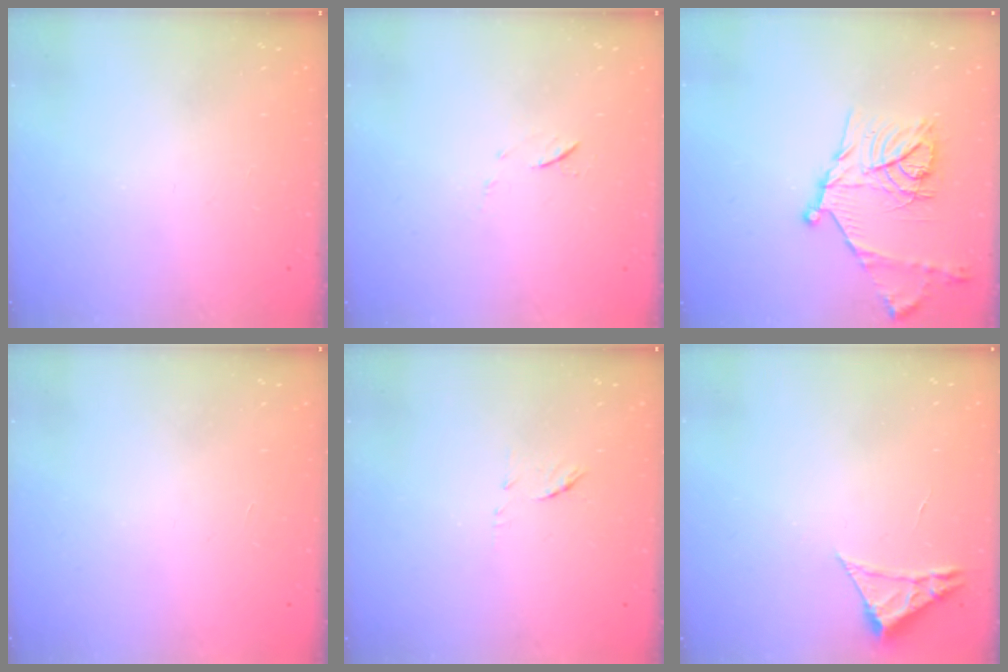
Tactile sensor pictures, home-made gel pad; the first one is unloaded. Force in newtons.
{"total": 5.2, "press": 5.1, "slide": 0.7}
{"total": 17.5, "press": 17.5, "slide": 1.2}
{"total": 1.7, "press": 1.7, "slide": 0.1}
{"total": 6.1, "press": 6.1, "slide": 0.3}
{"total": 2.3, "press": 2.3, "slide": 0.4}